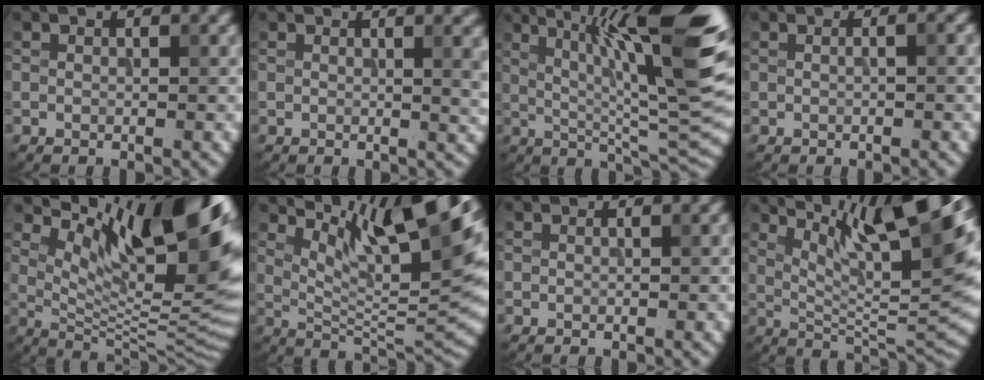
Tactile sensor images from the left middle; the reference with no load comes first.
{"total": 3.2, "force": [0.7, 1.0, 3.0], "torque": [-0.022, 0.005, 0.010]}
{"total": 13.6, "force": [4.6, 2.5, 12.6], "torque": [-0.176, 0.009, 0.074]}
{"total": 0.5, "force": [0.0, 0.0, 0.5], "torque": [-0.009, -0.001, -0.002]}
{"total": 14.5, "force": [6.9, 4.9, 11.9], "torque": [-0.157, -0.004, 0.123]}
{"total": 11.8, "force": [6.7, 2.5, 9.4], "torque": [-0.151, 0.003, 0.124]}
{"total": 0.0}
{"total": 13.0, "force": [6.9, 2.7, 10.7], "torque": [-0.168, 0.000, 0.126]}